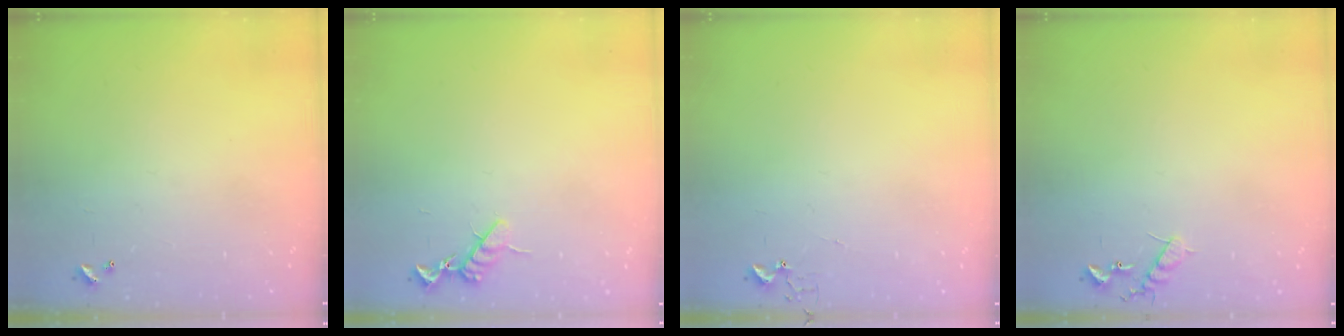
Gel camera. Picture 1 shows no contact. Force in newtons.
{"total": 9.1, "press": 9.1, "slide": 0.6}
{"total": 2.9, "press": 2.9, "slide": 0.3}
{"total": 7.6, "press": 7.6, "slide": 0.4}